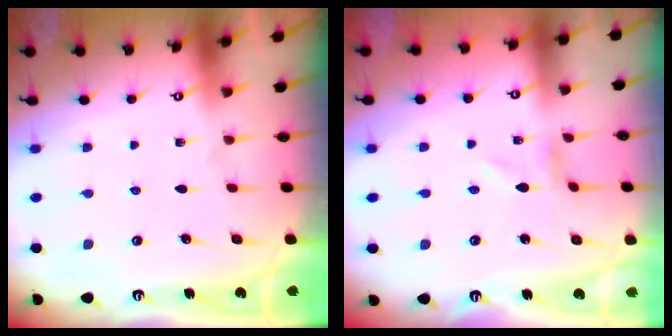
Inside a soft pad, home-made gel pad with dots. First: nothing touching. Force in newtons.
{"total": 0.9, "press": 0.8, "slide": 0.1}